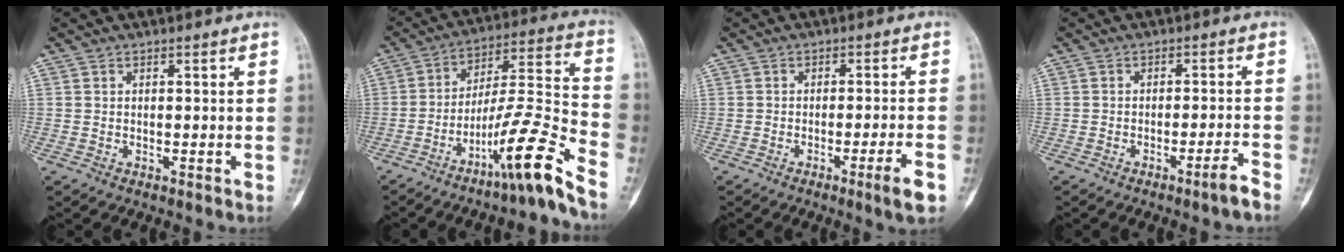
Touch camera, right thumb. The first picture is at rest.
{"total": 15.8, "force": [-10.3, 0.0, 11.9], "torque": [-0.213, 0.078, -0.168]}
{"total": 5.2, "force": [-2.8, -0.1, 4.4], "torque": [-0.065, 0.005, -0.043]}
{"total": 3.3, "force": [-2.4, -0.4, 2.2], "torque": [-0.041, 0.018, -0.037]}